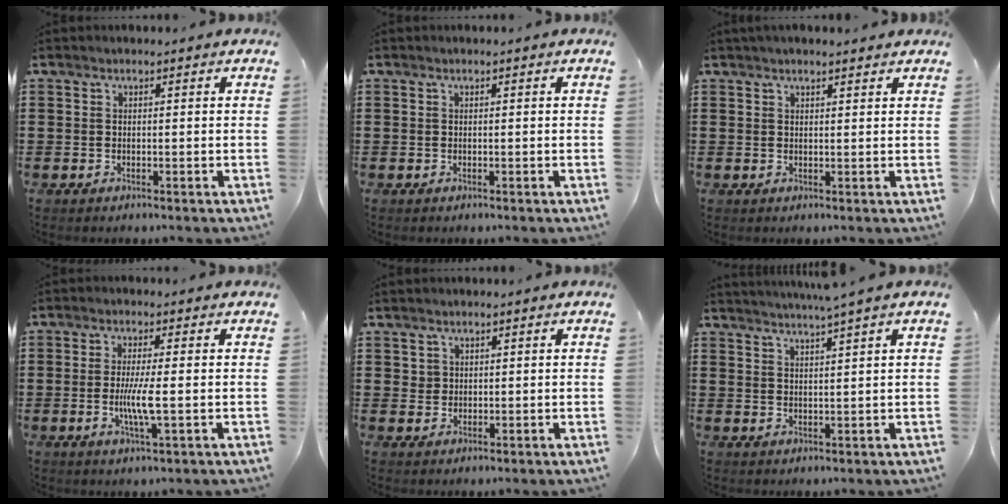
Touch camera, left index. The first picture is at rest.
{"total": 0.0}
{"total": 1.7, "force": [1.5, 0.3, 0.7], "torque": [-0.015, 0.003, 0.028]}
{"total": 5.1, "force": [-0.6, 0.3, 5.0], "torque": [-0.096, -0.005, -0.015]}
{"total": 1.5, "force": [1.0, 1.1, 0.1], "torque": [-0.004, 0.003, 0.021]}
{"total": 2.8, "force": [2.4, -1.1, 0.8], "torque": [-0.019, -0.012, 0.042]}